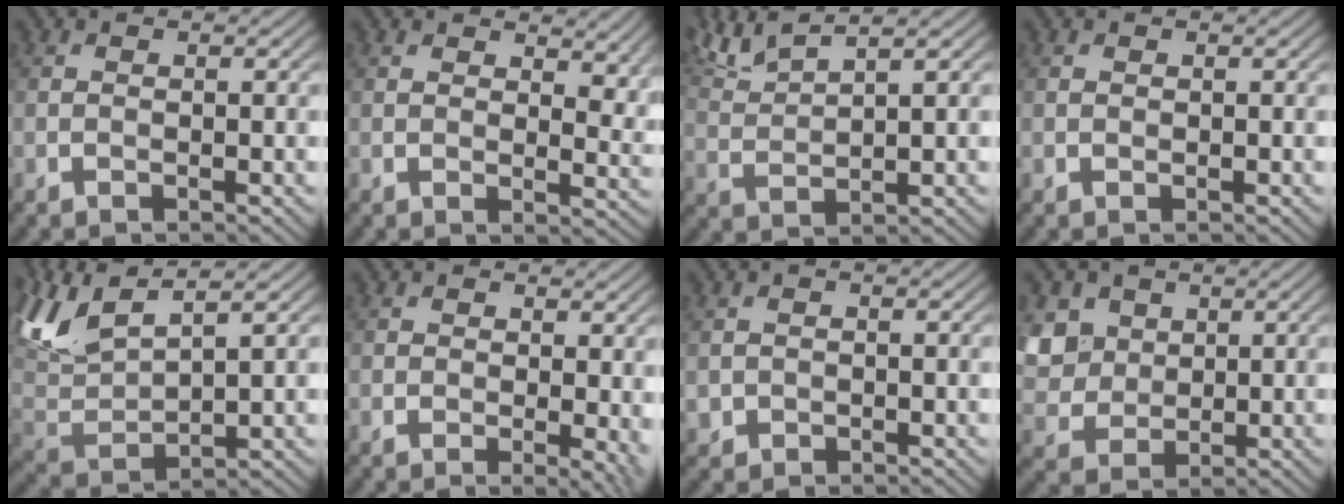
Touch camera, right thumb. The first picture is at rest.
{"total": 7.1, "force": [4.0, 3.5, 4.7], "torque": [-0.063, -0.005, 0.070]}
{"total": 7.1, "force": [5.4, 1.2, 4.5], "torque": [-0.106, 0.020, 0.110]}
{"total": 0.0}
{"total": 10.8, "force": [7.1, 3.2, 7.5], "torque": [-0.189, 0.020, 0.145]}
{"total": 3.7, "force": [0.8, 1.8, 3.1], "torque": [-0.046, -0.005, 0.015]}
{"total": 1.3, "force": [0.5, 1.2, 0.1], "torque": [-0.008, -0.007, 0.010]}
{"total": 7.5, "force": [2.6, 6.1, 3.5], "torque": [-0.138, -0.002, 0.057]}